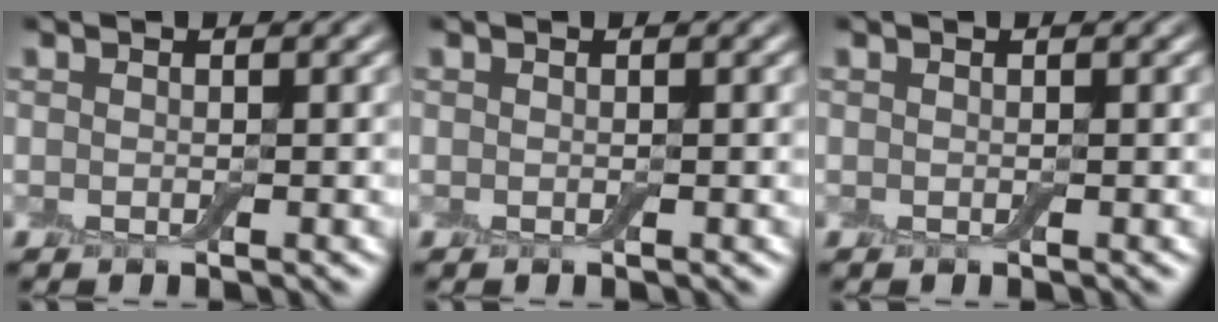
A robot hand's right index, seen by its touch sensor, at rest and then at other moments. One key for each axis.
{"total": 0.0}
{"total": 0.0}